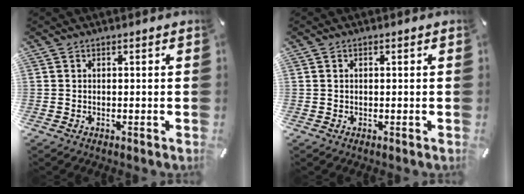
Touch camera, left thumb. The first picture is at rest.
{"total": 0.5, "force": [0.1, 0.3, 0.4], "torque": [-0.008, 0.002, 0.001]}